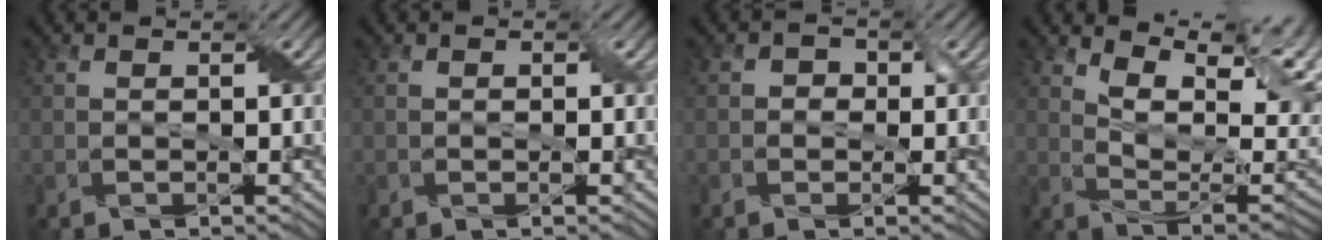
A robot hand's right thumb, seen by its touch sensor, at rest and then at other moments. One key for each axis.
{"total": 0.5, "fx": -0.1, "fy": 0.5, "fz": 0.1, "tx": -0.001, "ty": -0.003, "tz": -0.004}
{"total": 1.9, "fx": -0.1, "fy": 1.8, "fz": 0.5, "tx": -0.002, "ty": 0.007, "tz": -0.013}
{"total": 12.0, "fx": 6.7, "fy": 5.0, "fz": 8.6, "tx": -0.156, "ty": 0.007, "tz": 0.108}